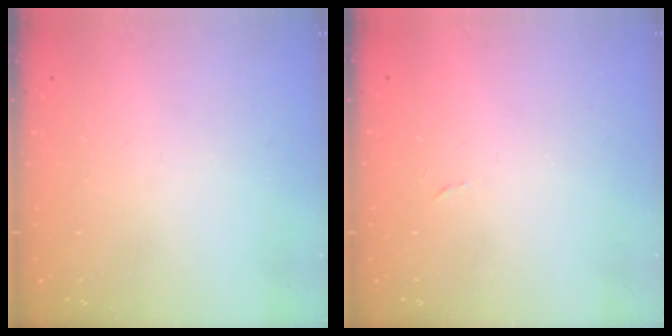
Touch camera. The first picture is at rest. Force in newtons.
{"total": 2.4, "press": 2.4, "slide": 0.4}